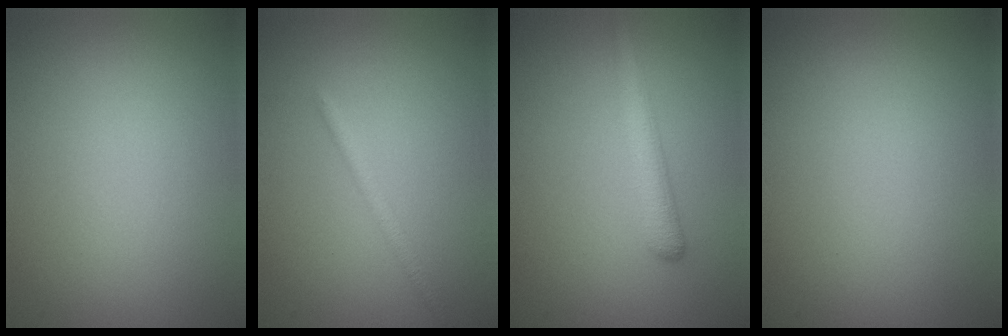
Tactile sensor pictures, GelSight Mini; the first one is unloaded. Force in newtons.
{"total": 1.4, "press": 1.4, "slide": 0.1}
{"total": 2.9, "press": 2.9, "slide": 0.1}
{"total": 0.0}